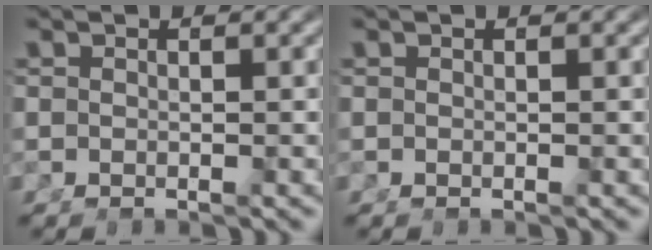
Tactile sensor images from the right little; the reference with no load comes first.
{"total": 0.0}